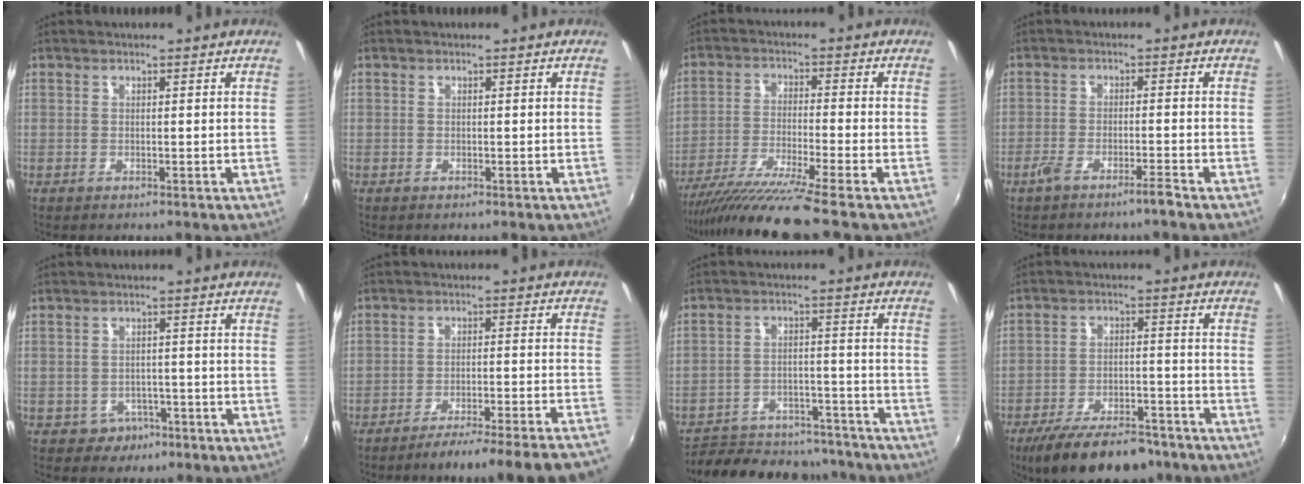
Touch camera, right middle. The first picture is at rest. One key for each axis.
{"total": 0.0}
{"total": 11.8, "fx": -9.9, "fy": -2.2, "fz": 6.2, "tx": -0.127, "ty": -0.029, "tz": -0.176}
{"total": 3.3, "fx": -2.7, "fy": -0.3, "fz": 1.9, "tx": -0.053, "ty": -0.001, "tz": -0.053}
{"total": 4.0, "fx": -2.4, "fy": 3.2, "fz": 0.6, "tx": -0.023, "ty": 0.006, "tz": -0.029}
{"total": 17.6, "fx": -16.1, "fy": -3.2, "fz": 6.3, "tx": -0.096, "ty": -0.036, "tz": -0.226}
{"total": 22.2, "fx": -19.4, "fy": 7.5, "fz": 7.6, "tx": -0.160, "ty": 0.016, "tz": -0.257}
{"total": 16.2, "fx": -12.8, "fy": 5.6, "fz": 8.3, "tx": -0.160, "ty": -0.018, "tz": -0.191}